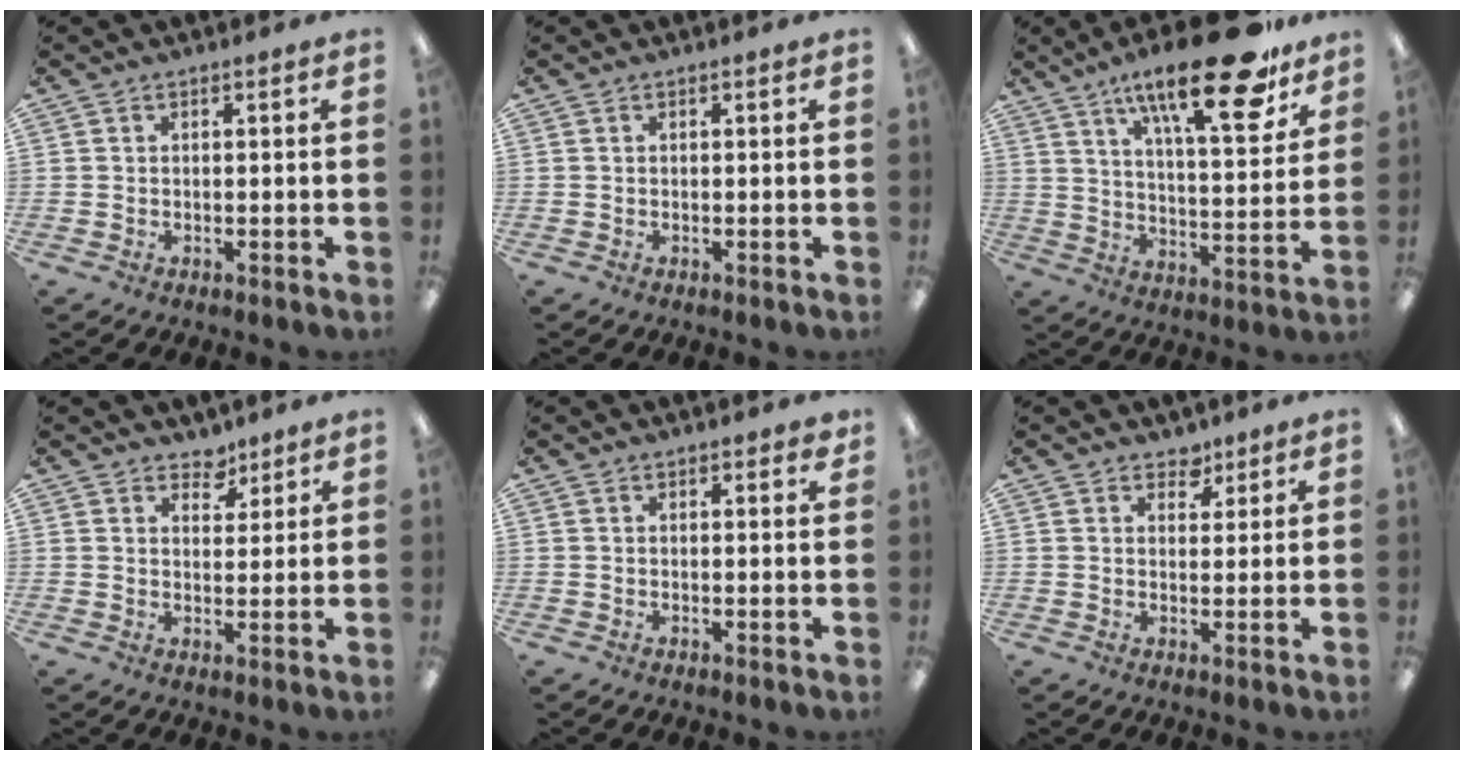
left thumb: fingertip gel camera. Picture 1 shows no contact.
{"total": 0.0}
{"total": 22.9, "force": [14.8, 6.7, 16.1], "torque": [-0.244, -0.084, 0.236]}
{"total": 4.9, "force": [3.9, 2.9, 0.9], "torque": [0.002, -0.024, 0.067]}
{"total": 1.5, "force": [1.3, 0.6, 0.5], "torque": [0.005, -0.006, 0.021]}
{"total": 3.9, "force": [2.9, 2.4, 0.8], "torque": [-0.001, -0.015, 0.050]}